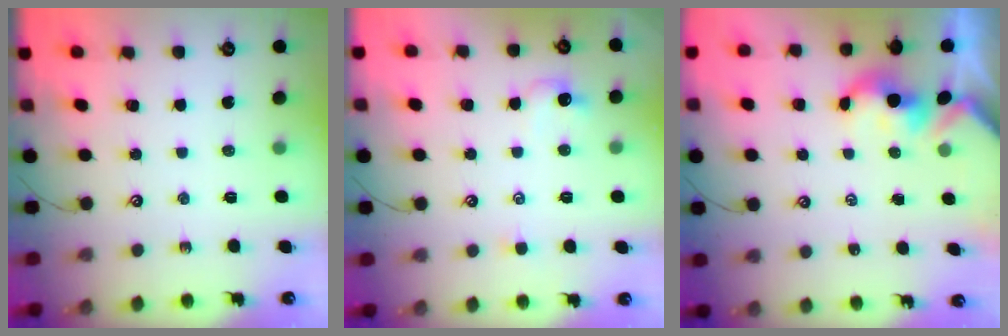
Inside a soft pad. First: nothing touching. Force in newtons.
{"total": 2.1, "press": 2.0, "slide": 0.7}
{"total": 1.5, "press": 1.5, "slide": 0.3}